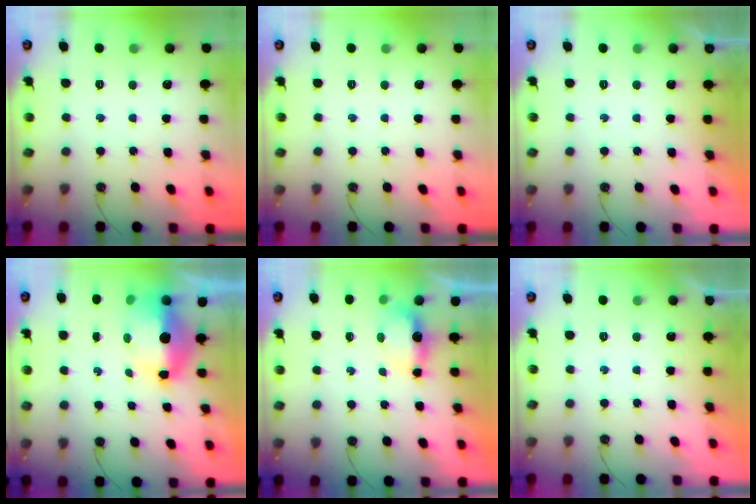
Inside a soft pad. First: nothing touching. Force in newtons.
{"total": 0.0}
{"total": 0.0}
{"total": 9.1, "press": 9.0, "slide": 1.3}
{"total": 5.2, "press": 5.2, "slide": 0.6}
{"total": 0.0}